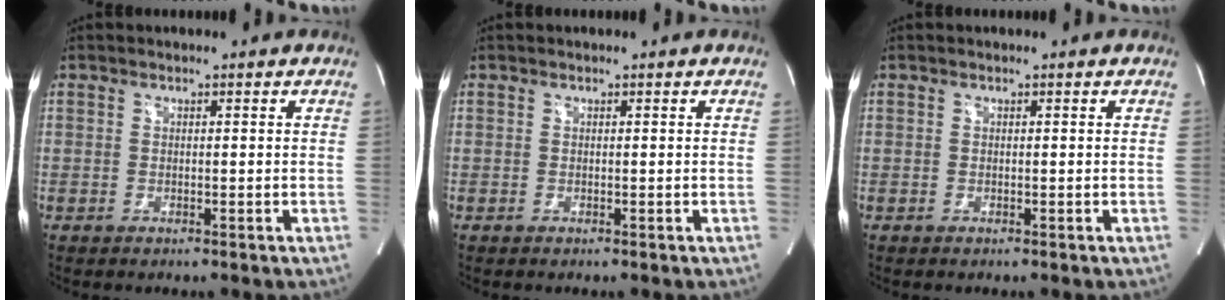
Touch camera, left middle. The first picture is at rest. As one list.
[{"total": 0.0}, {"total": 0.0}]